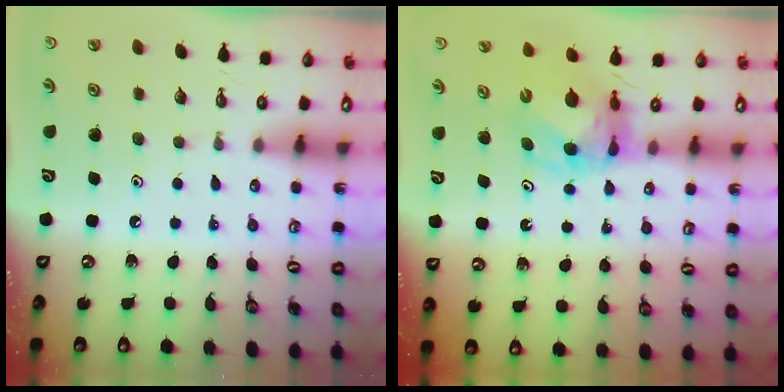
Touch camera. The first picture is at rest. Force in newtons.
{"total": 7.5, "press": 7.4, "slide": 0.8}